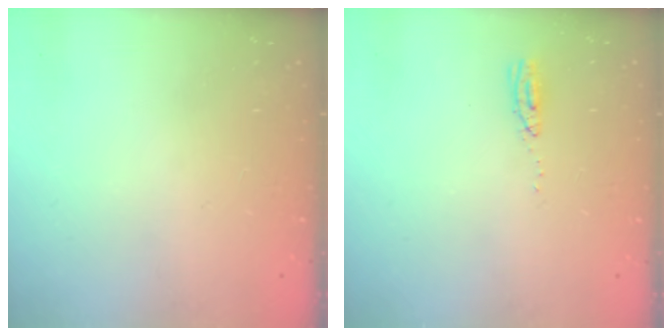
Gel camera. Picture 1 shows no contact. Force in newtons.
{"total": 4.1, "press": 4.0, "slide": 1.0}